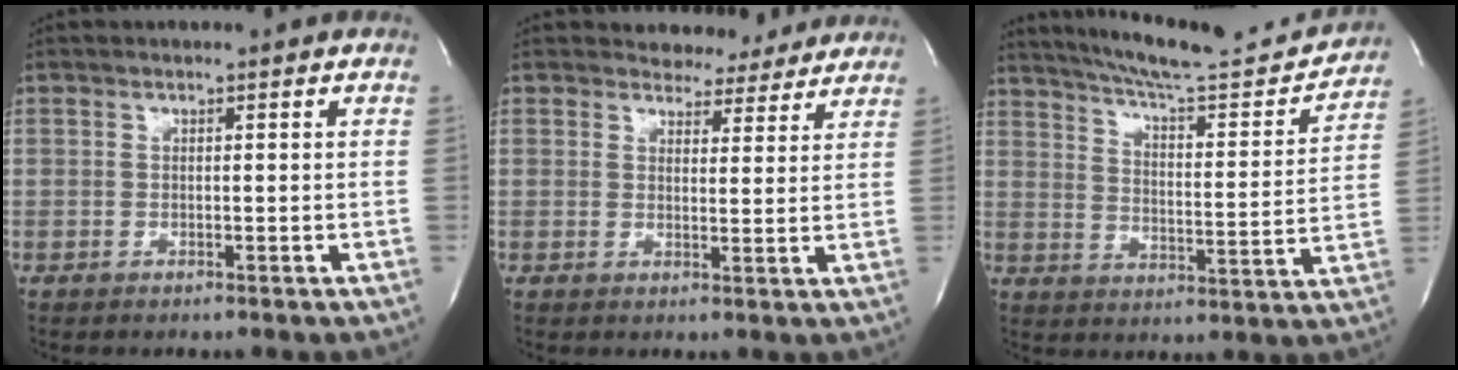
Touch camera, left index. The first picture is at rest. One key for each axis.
{"total": 5.7, "fx": 5.3, "fy": 2.0, "fz": 0.1, "tx": 0.004, "ty": -0.003, "tz": 0.059}
{"total": 20.1, "fx": 18.7, "fy": 1.6, "fz": 7.2, "tx": -0.115, "ty": -0.034, "tz": 0.258}